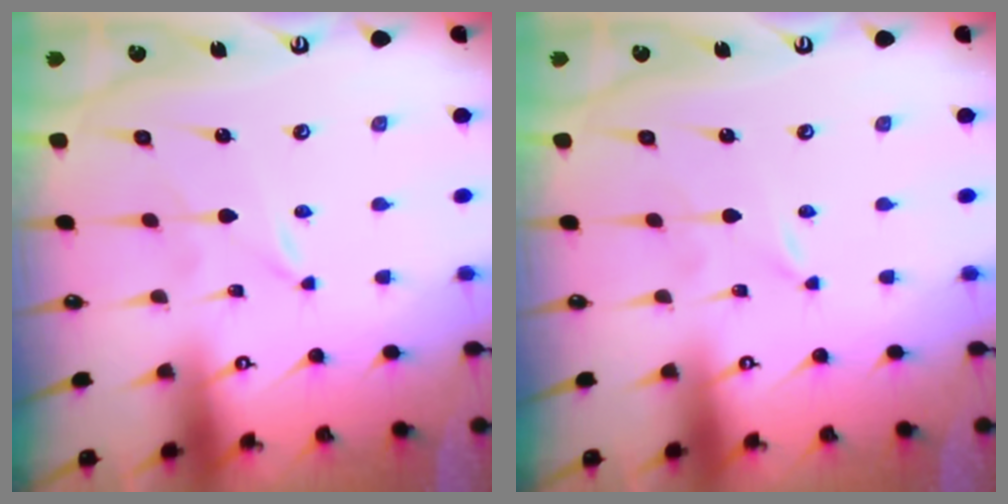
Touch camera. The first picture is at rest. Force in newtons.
{"total": 0.0}